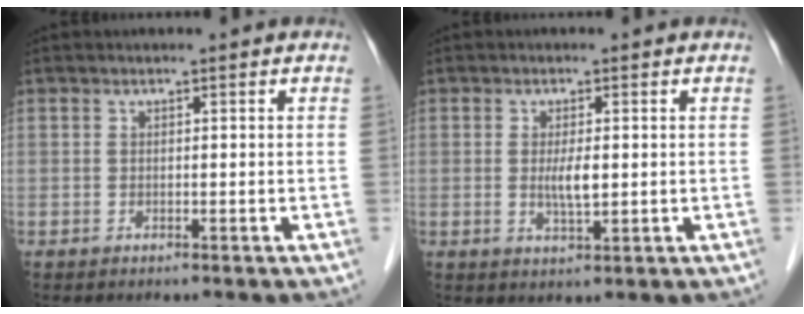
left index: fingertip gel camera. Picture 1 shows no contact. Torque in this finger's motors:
{"motor_torque": [0.67, 0.49, 0.13, 0.08]}